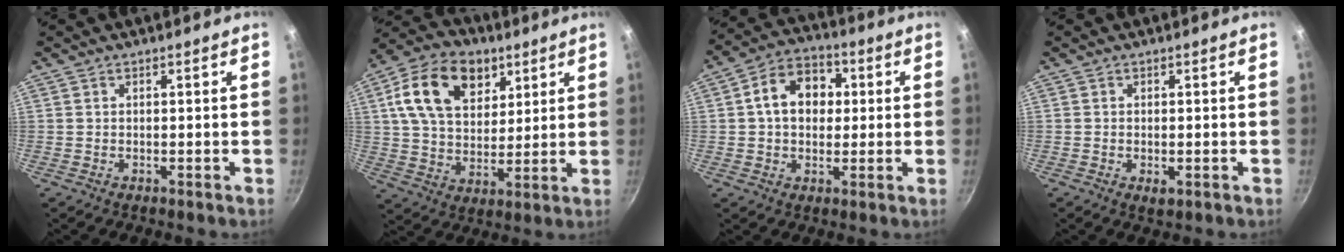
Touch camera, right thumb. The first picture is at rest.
{"total": 17.9, "force": [7.3, 12.1, 10.9], "torque": [-0.166, -0.012, 0.117]}
{"total": 11.3, "force": [1.6, 8.5, 7.3], "torque": [-0.083, 0.021, 0.010]}
{"total": 1.8, "force": [-0.4, 0.9, 1.5], "torque": [-0.024, -0.006, -0.005]}